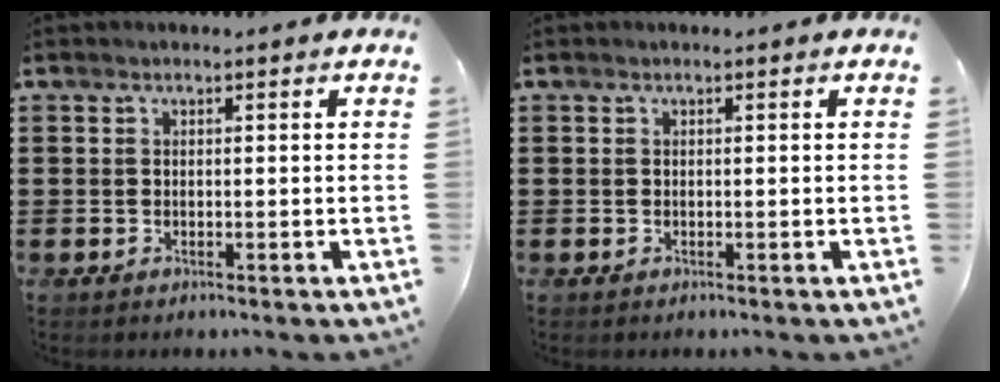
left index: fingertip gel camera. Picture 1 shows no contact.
{"total": 0.0}